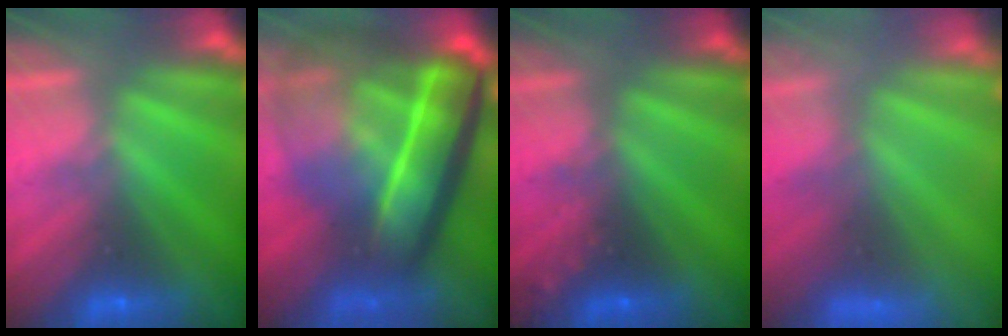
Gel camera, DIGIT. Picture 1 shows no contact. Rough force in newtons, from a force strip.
{"total": 7.7}
{"total": 2.5}
{"total": 7.5}